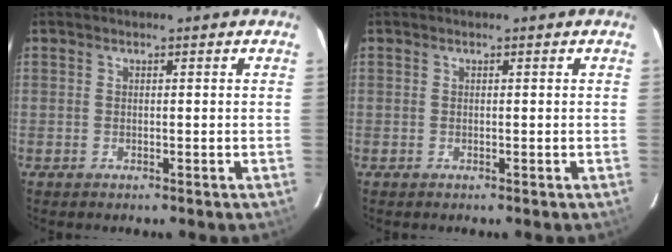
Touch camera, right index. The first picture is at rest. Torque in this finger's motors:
{"motor_torque": [0.00, 0.00, 0.00, 0.01]}